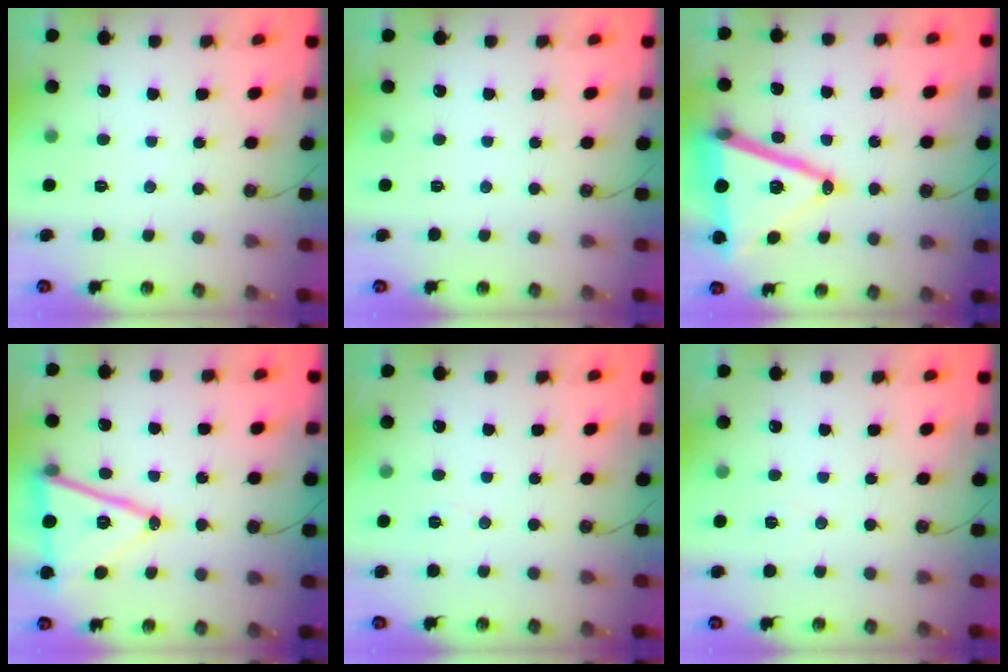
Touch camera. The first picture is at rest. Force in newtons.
{"total": 0.0}
{"total": 20.5, "press": 20.1, "slide": 3.9}
{"total": 16.4, "press": 16.0, "slide": 3.7}
{"total": 5.5, "press": 3.2, "slide": 4.5}
{"total": 5.6, "press": 3.4, "slide": 4.4}